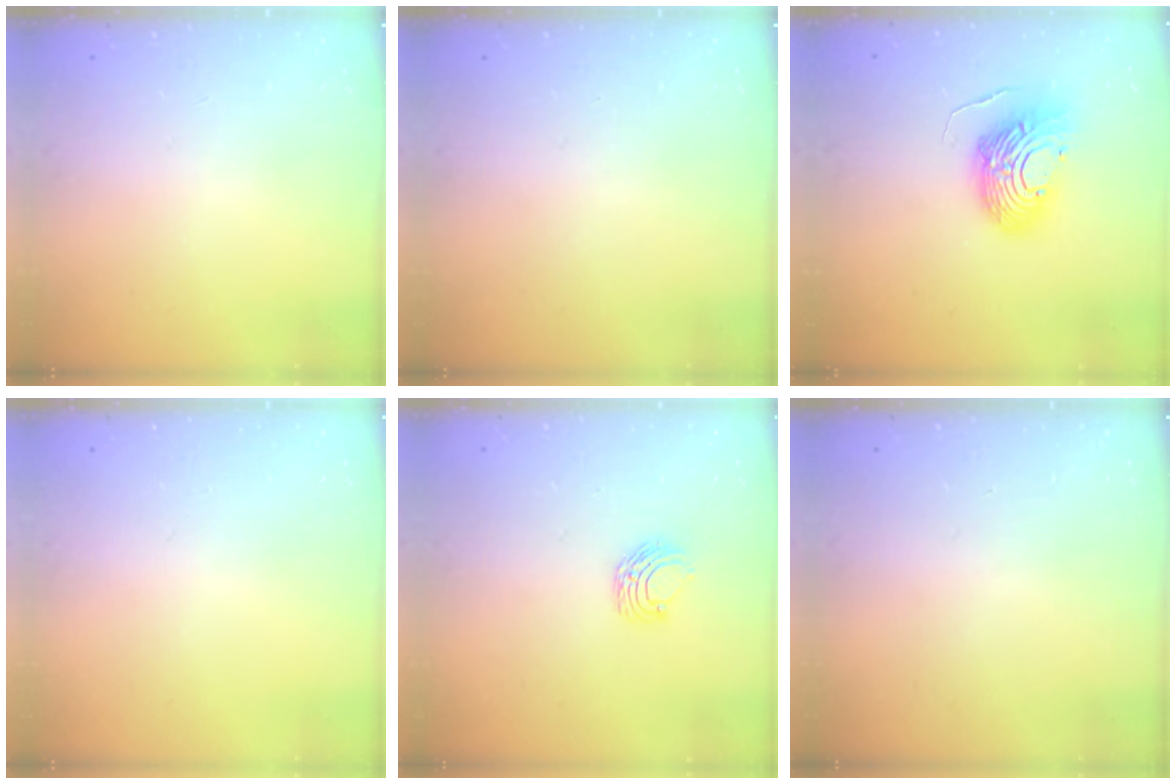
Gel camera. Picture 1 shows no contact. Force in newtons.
{"total": 0.0}
{"total": 14.1, "press": 14.0, "slide": 1.2}
{"total": 0.0}
{"total": 6.3, "press": 6.2, "slide": 0.6}
{"total": 0.0}